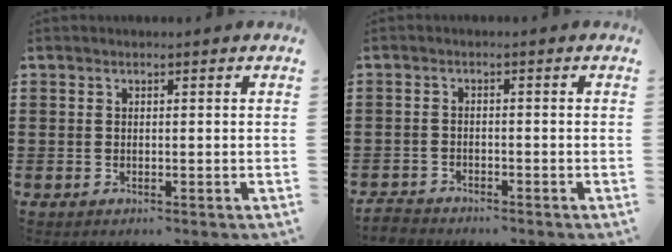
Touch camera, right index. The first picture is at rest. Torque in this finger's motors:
{"motor_torque": [-1.07, 1.07, -1.05, -0.21]}